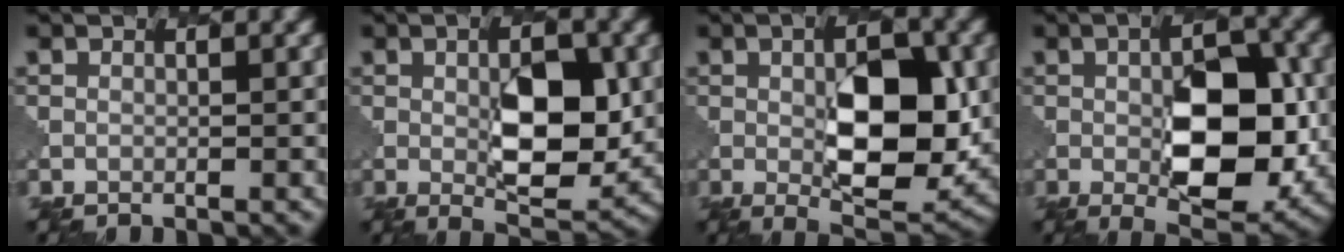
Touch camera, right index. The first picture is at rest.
{"total": 7.1, "force": [0.1, 2.9, 6.5], "torque": [-0.094, -0.006, 0.008]}
{"total": 9.1, "force": [-0.2, 3.8, 8.3], "torque": [-0.120, -0.003, 0.005]}
{"total": 9.1, "force": [-0.9, 4.1, 8.1], "torque": [-0.118, 0.001, -0.009]}